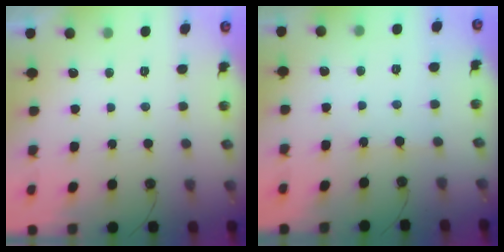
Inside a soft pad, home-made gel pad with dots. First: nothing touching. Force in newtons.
{"total": 2.5, "press": 2.5, "slide": 0.4}